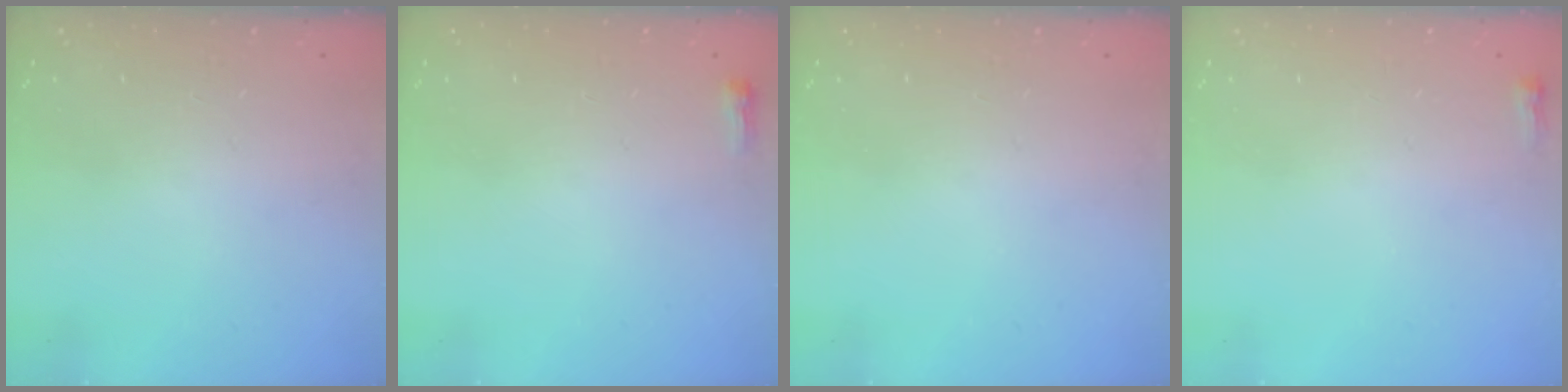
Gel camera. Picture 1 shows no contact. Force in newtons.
{"total": 2.6, "press": 2.5, "slide": 0.6}
{"total": 0.0}
{"total": 2.2, "press": 2.2, "slide": 0.6}